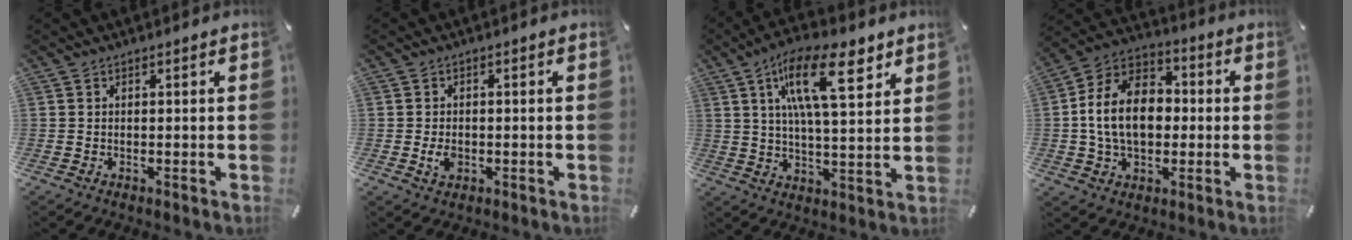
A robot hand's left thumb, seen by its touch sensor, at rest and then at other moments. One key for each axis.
{"total": 2.9, "fx": -0.6, "fy": 2.0, "fz": 2.0, "tx": -0.044, "ty": 0.001, "tz": -0.011}
{"total": 16.5, "fx": 7.8, "fy": 6.0, "fz": 13.2, "tx": -0.224, "ty": -0.016, "tz": 0.124}
{"total": 14.7, "fx": -0.8, "fy": 10.9, "fz": 9.9, "tx": -0.221, "ty": 0.020, "tz": -0.016}